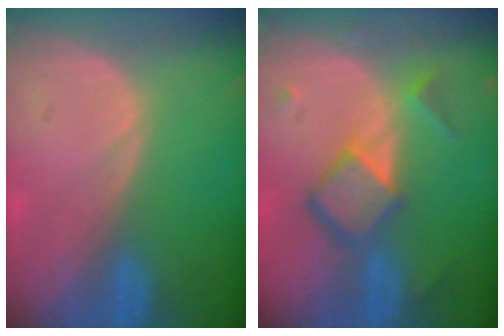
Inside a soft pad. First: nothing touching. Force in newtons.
{"total": 6.8, "press": 5.9, "slide": 3.4}